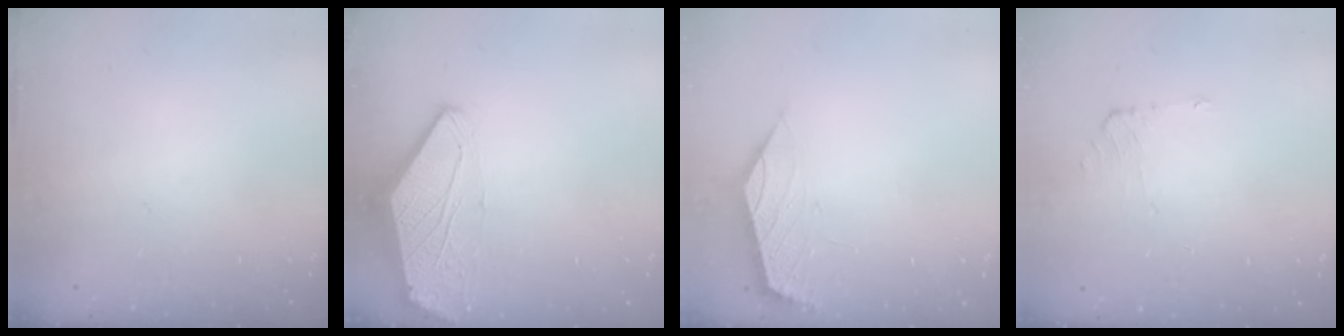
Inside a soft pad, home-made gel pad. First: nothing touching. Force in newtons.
{"total": 0.0}
{"total": 0.9, "press": 0.9, "slide": 0.3}
{"total": 0.6, "press": 0.4, "slide": 0.4}